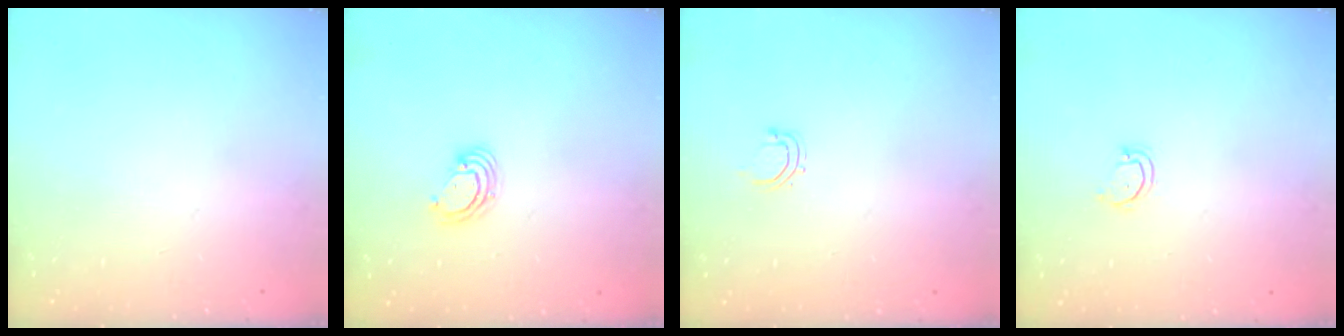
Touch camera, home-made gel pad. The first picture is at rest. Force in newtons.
{"total": 3.7, "press": 3.7, "slide": 0.3}
{"total": 2.8, "press": 2.7, "slide": 0.5}
{"total": 2.9, "press": 2.9, "slide": 0.3}